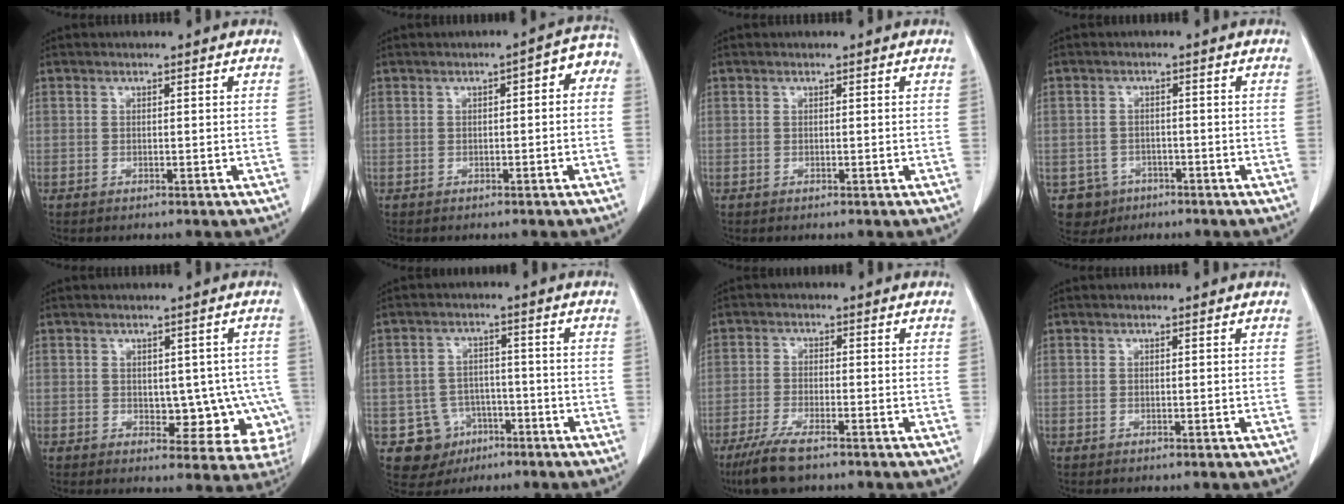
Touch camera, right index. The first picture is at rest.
{"total": 4.5, "force": [0.4, 1.8, 4.1], "torque": [-0.045, 0.029, -0.002]}
{"total": 0.0}
{"total": 4.2, "force": [-2.3, 3.5, 0.1], "torque": [0.000, 0.011, -0.030]}
{"total": 9.2, "force": [-1.5, 5.5, 7.2], "torque": [-0.060, 0.015, -0.006]}
{"total": 7.4, "force": [-3.2, 6.7, 0.8], "torque": [-0.010, 0.014, -0.038]}
{"total": 7.0, "force": [-5.1, 1.3, 4.7], "torque": [-0.092, -0.015, -0.087]}
{"total": 0.0}